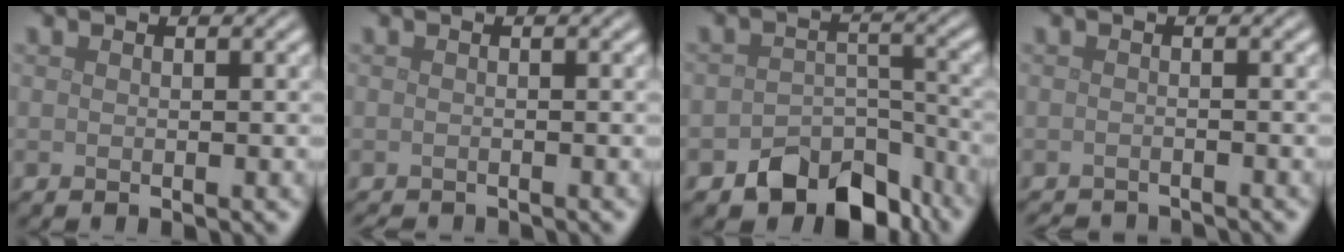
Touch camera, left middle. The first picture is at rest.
{"total": 1.5, "force": [-1.5, 0.2, 0.2], "torque": [0.003, -0.007, -0.023]}
{"total": 6.7, "force": [-4.7, 3.9, 2.6], "torque": [-0.028, -0.011, -0.076]}
{"total": 3.1, "force": [-3.0, 0.3, 0.6], "torque": [-0.009, -0.011, -0.047]}